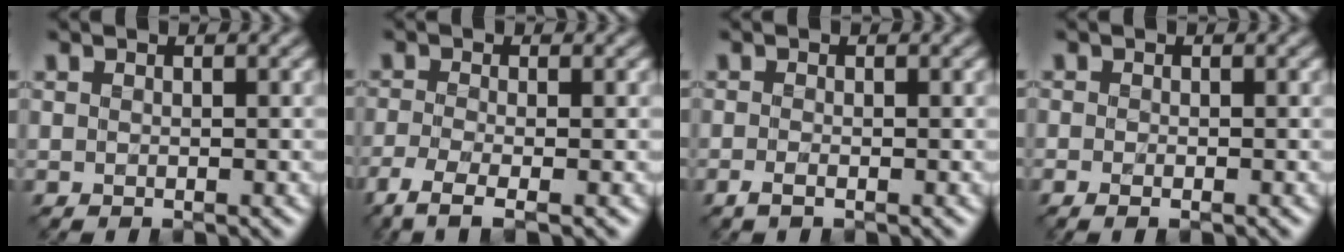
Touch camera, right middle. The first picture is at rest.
{"total": 3.7, "force": [-2.2, 1.0, 2.8], "torque": [-0.055, -0.015, -0.054]}
{"total": 1.2, "force": [-0.8, 0.3, 0.9], "torque": [-0.022, -0.009, -0.018]}
{"total": 0.8, "force": [-0.5, 0.1, 0.5], "torque": [-0.012, -0.008, -0.011]}